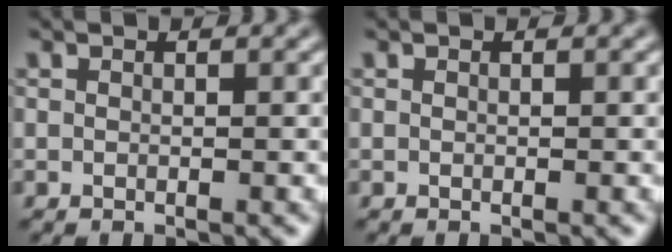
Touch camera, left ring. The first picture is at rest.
{"total": 0.0}